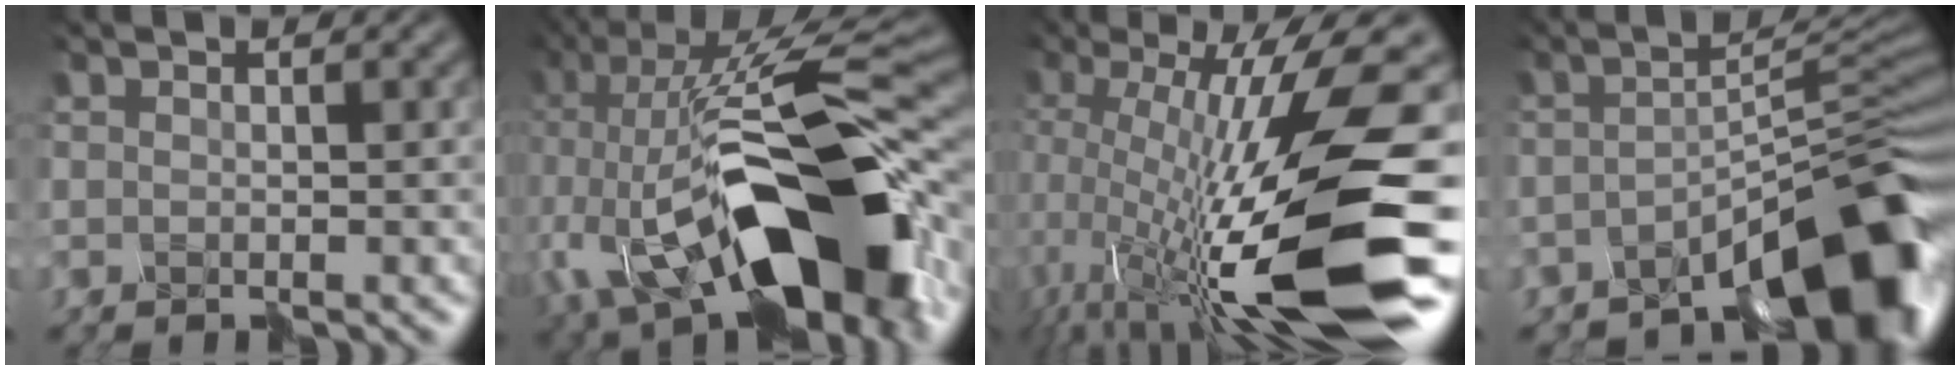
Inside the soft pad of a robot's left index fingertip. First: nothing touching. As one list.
[{"total": 15.5, "force": [-2.9, 7.7, 13.1], "torque": [-0.248, 0.011, -0.045]}, {"total": 14.8, "force": [-3.6, 2.3, 14.2], "torque": [-0.253, 0.002, -0.056]}, {"total": 10.1, "force": [-7.3, 2.6, 6.5], "torque": [-0.069, 0.006, -0.121]}]